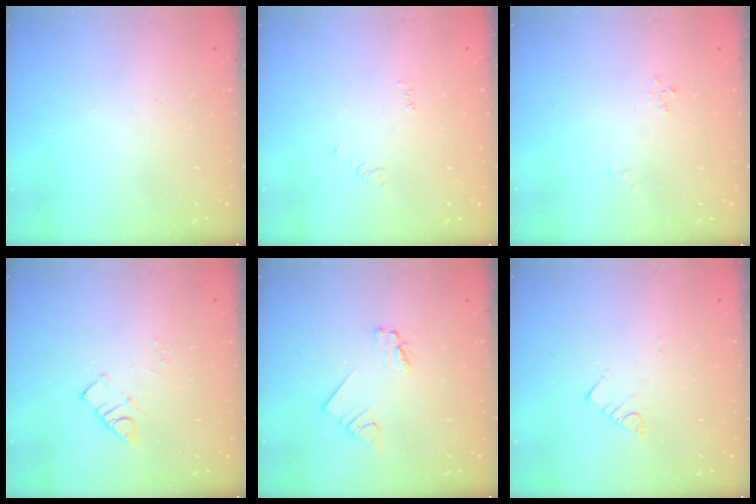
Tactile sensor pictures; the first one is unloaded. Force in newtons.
{"total": 2.5, "press": 2.5, "slide": 0.4}
{"total": 2.3, "press": 2.3, "slide": 0.2}
{"total": 4.4, "press": 4.3, "slide": 0.4}
{"total": 1.7, "press": 1.7, "slide": 0.1}
{"total": 3.2, "press": 3.2, "slide": 0.0}